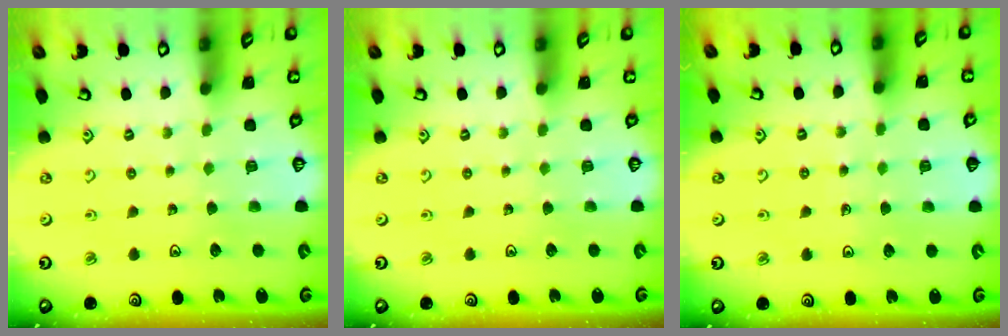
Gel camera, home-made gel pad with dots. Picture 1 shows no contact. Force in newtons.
{"total": 0.0}
{"total": 3.5, "press": 3.5, "slide": 0.4}